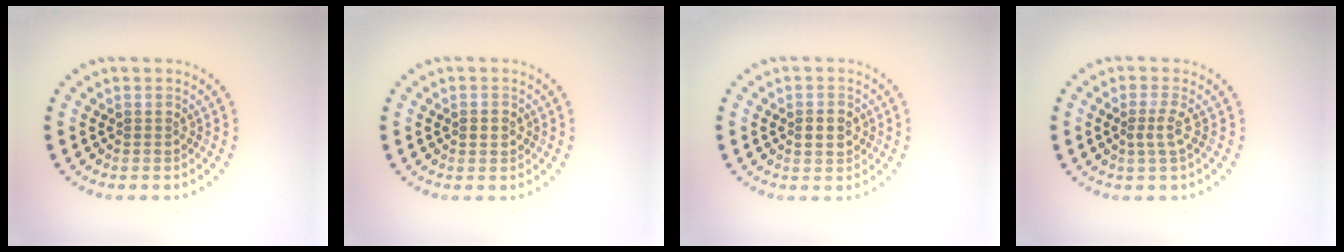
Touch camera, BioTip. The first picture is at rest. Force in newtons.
{"total": 1.0, "press": 1.0, "slide": 0.2}
{"total": 2.5, "press": 2.5, "slide": 0.1}
{"total": 1.7, "press": 1.1, "slide": 1.3}